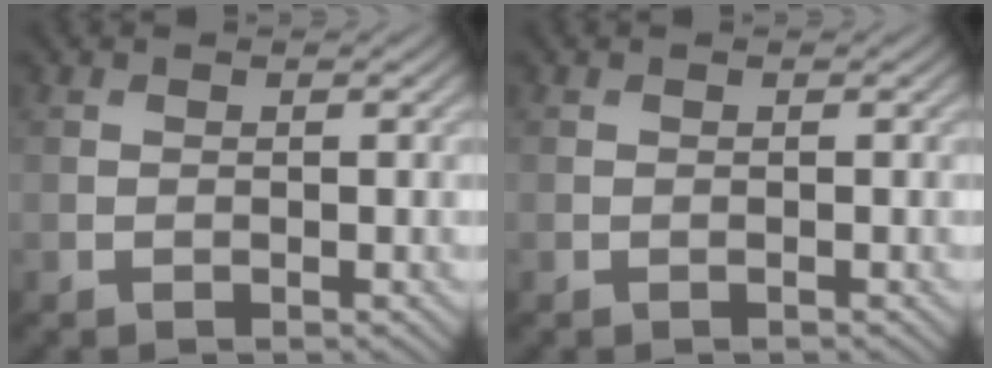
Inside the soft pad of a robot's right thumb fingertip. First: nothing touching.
{"total": 0.0}